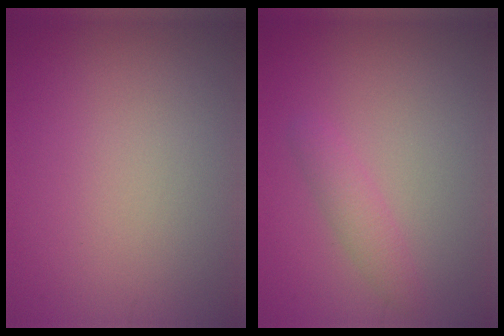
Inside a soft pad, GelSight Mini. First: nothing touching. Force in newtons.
{"total": 1.8, "press": 1.8, "slide": 0.1}